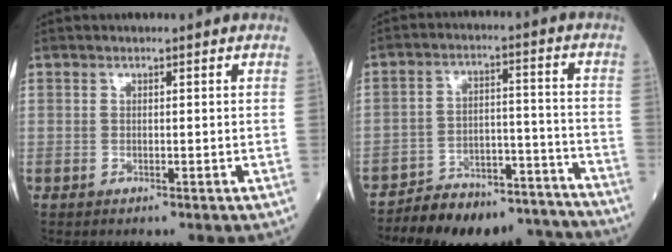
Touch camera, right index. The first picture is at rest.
{"total": 18.1, "force": [-16.9, 4.6, 4.5], "torque": [-0.068, 0.028, -0.239]}